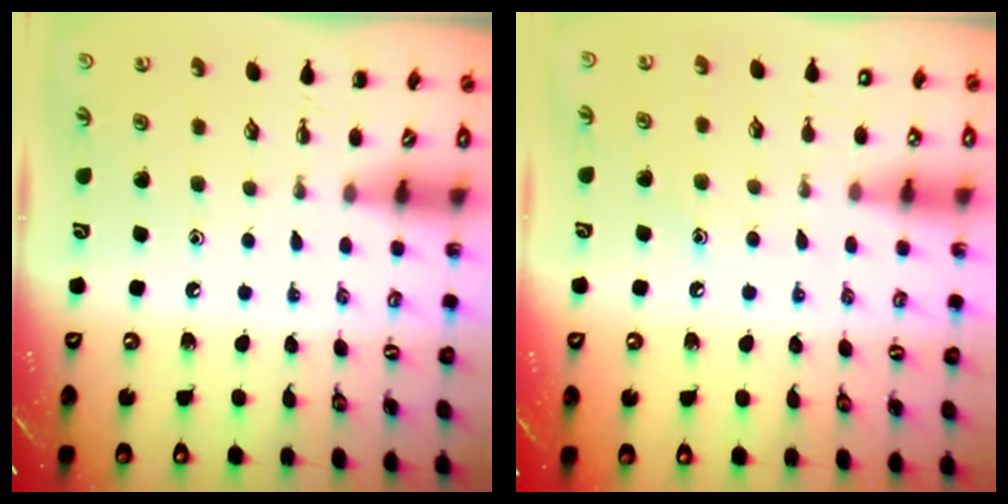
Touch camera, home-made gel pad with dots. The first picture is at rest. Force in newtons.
{"total": 8.7, "press": 8.5, "slide": 1.7}